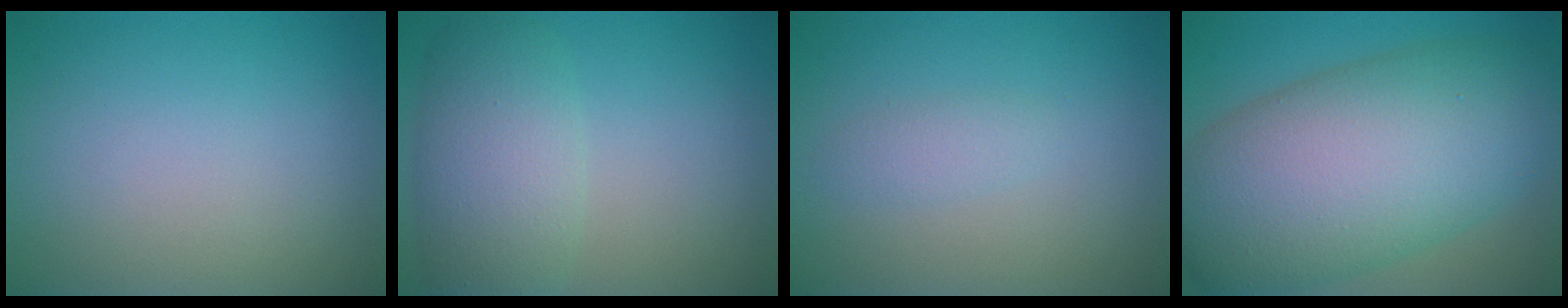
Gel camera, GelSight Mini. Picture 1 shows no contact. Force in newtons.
{"total": 4.4, "press": 4.4, "slide": 0.3}
{"total": 1.3, "press": 1.3, "slide": 0.1}
{"total": 14.3, "press": 14.3, "slide": 0.6}